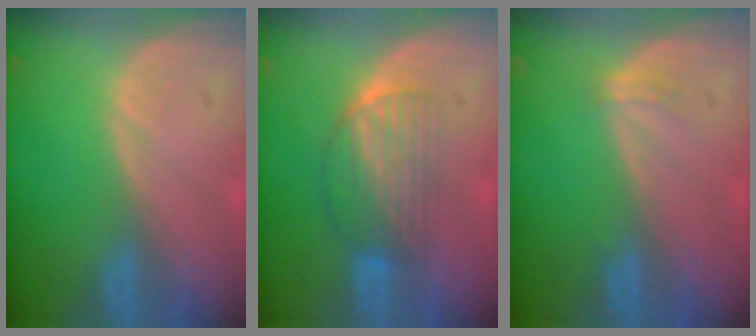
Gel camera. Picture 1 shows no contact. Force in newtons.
{"total": 6.8, "press": 6.0, "slide": 3.2}
{"total": 1.5, "press": 1.1, "slide": 1.0}